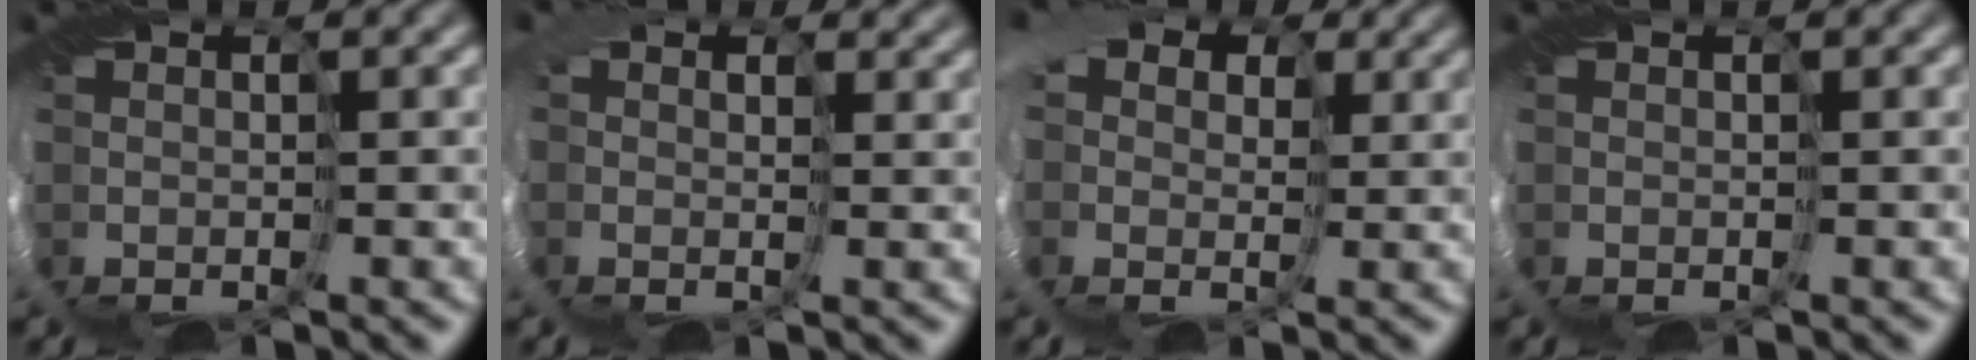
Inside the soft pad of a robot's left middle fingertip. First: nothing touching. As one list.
[{"total": 4.5, "force": [2.2, 3.5, 1.8], "torque": [-0.057, 0.012, 0.014]}, {"total": 11.1, "force": [4.5, 8.2, 5.9], "torque": [-0.141, 0.033, 0.038]}, {"total": 0.0}]